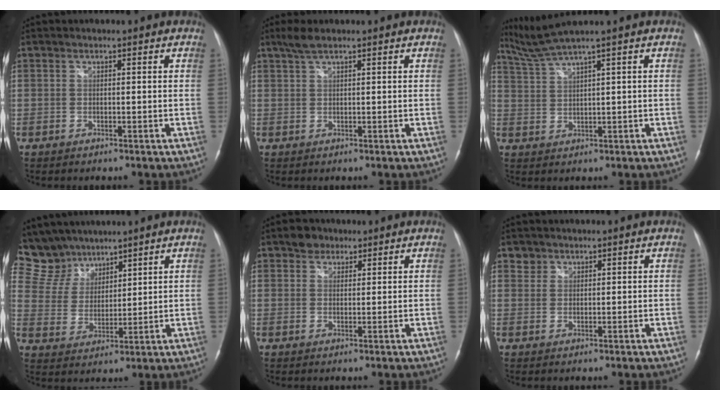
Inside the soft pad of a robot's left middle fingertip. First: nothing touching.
{"total": 2.6, "force": [1.9, 0.3, 1.7], "torque": [-0.044, 0.010, 0.041]}
{"total": 4.5, "force": [3.7, -1.8, 1.9], "torque": [-0.054, 0.000, 0.085]}
{"total": 9.2, "force": [8.2, 4.2, 0.1], "torque": [-0.011, 0.017, 0.173]}
{"total": 2.8, "force": [2.0, 2.0, 0.5], "torque": [-0.011, 0.007, 0.031]}
{"total": 1.7, "force": [1.2, 1.2, -0.3], "torque": [0.015, 0.006, 0.014]}